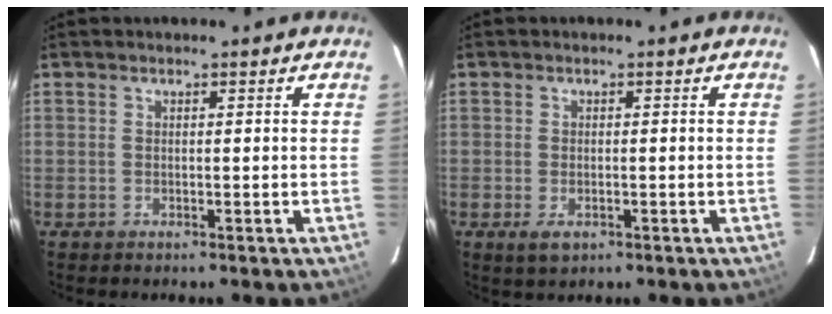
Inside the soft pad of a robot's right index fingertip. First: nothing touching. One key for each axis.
{"total": 3.0, "fx": -1.4, "fy": 1.7, "fz": 2.0, "tx": -0.039, "ty": -0.008, "tz": -0.020}